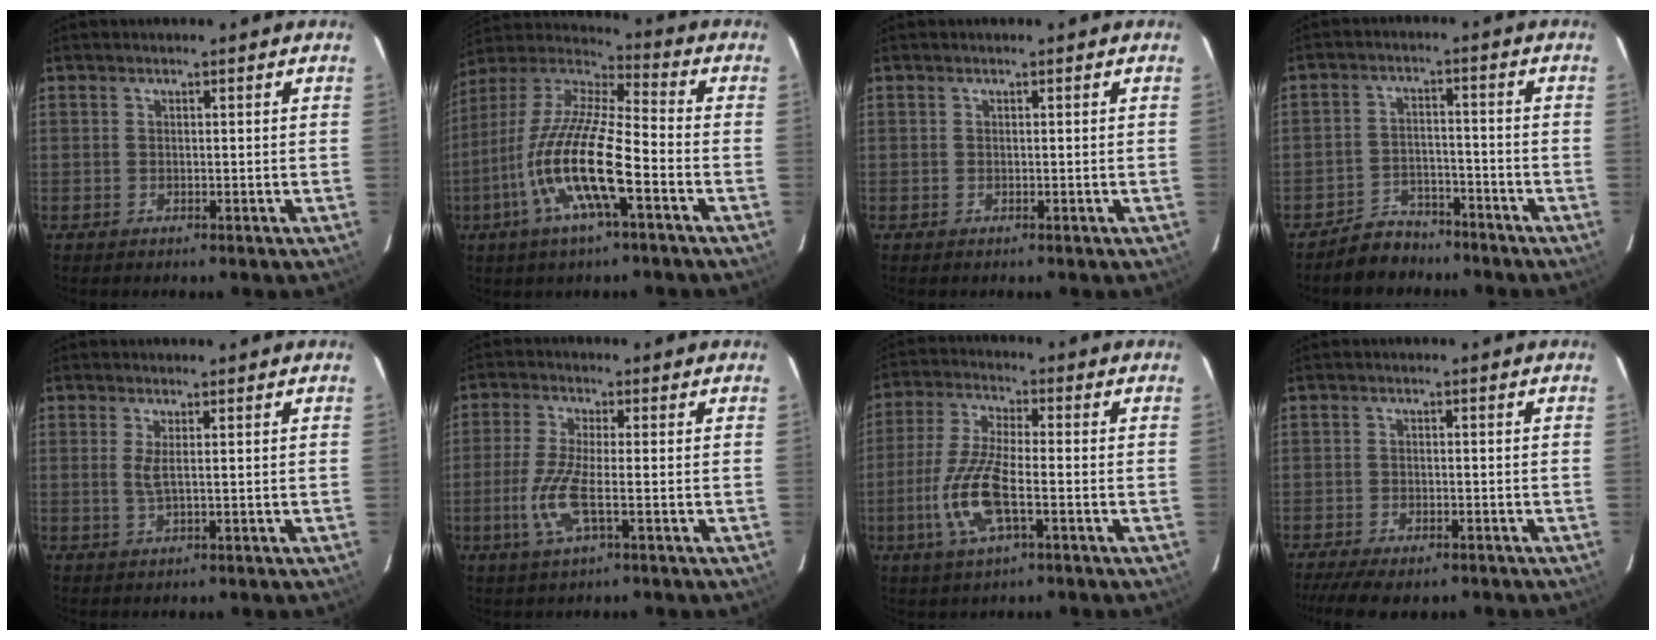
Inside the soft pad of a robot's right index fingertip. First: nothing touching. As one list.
[{"total": 17.2, "force": [-6.3, 3.3, 15.7], "torque": [-0.312, -0.016, -0.130]}, {"total": 0.0}, {"total": 6.6, "force": [-5.5, 3.5, 0.8], "torque": [-0.035, 0.017, -0.084]}, {"total": 2.1, "force": [0.3, -0.1, 2.1], "torque": [-0.040, -0.004, 0.004]}, {"total": 7.5, "force": [-2.1, 0.9, 7.1], "torque": [-0.158, -0.009, -0.043]}, {"total": 11.4, "force": [-3.5, 3.0, 10.5], "torque": [-0.227, -0.006, -0.070]}, {"total": 9.1, "force": [-7.1, 3.0, 4.9], "torque": [-0.116, -0.027, -0.114]}]